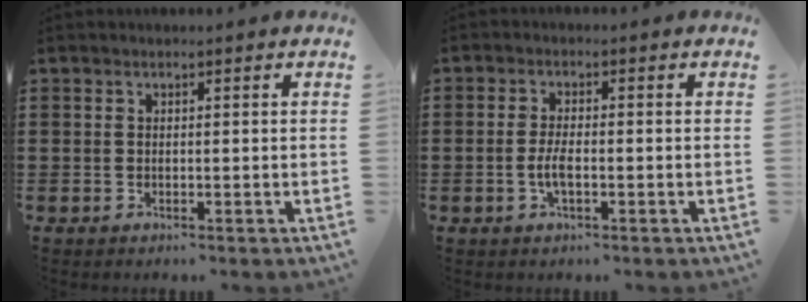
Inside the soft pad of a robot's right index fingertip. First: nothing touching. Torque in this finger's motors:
{"motor_torque": [2.14, 0.00, 0.22, 0.04]}